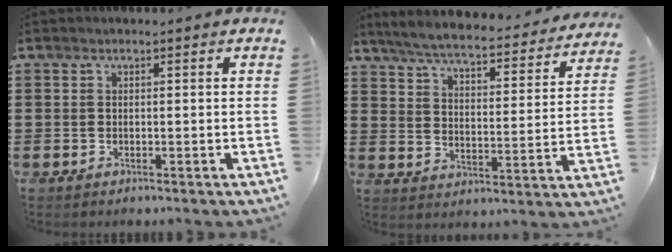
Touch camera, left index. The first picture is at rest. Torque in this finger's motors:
{"motor_torque": [0.90, -1.24, 0.14, 0.00]}